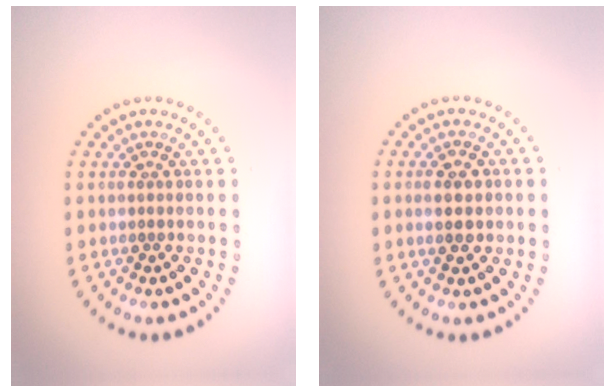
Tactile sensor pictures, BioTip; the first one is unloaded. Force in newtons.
{"total": 2.2, "press": 2.2, "slide": 0.4}